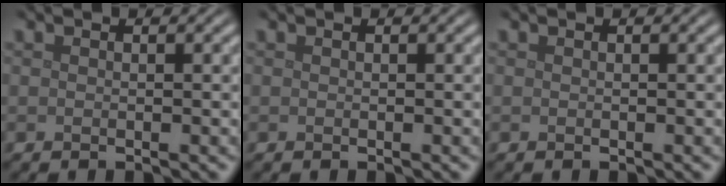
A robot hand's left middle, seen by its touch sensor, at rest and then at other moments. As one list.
[{"total": 0.0}, {"total": 0.0}]